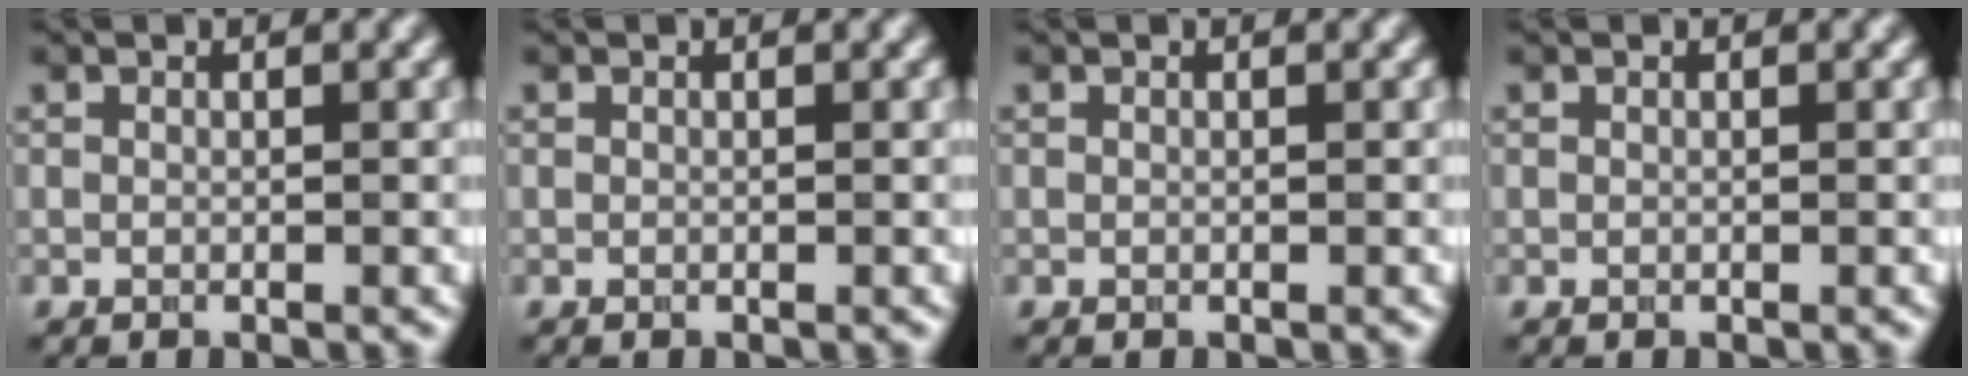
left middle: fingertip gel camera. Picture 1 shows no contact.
{"total": 0.0}
{"total": 0.0}
{"total": 0.0}